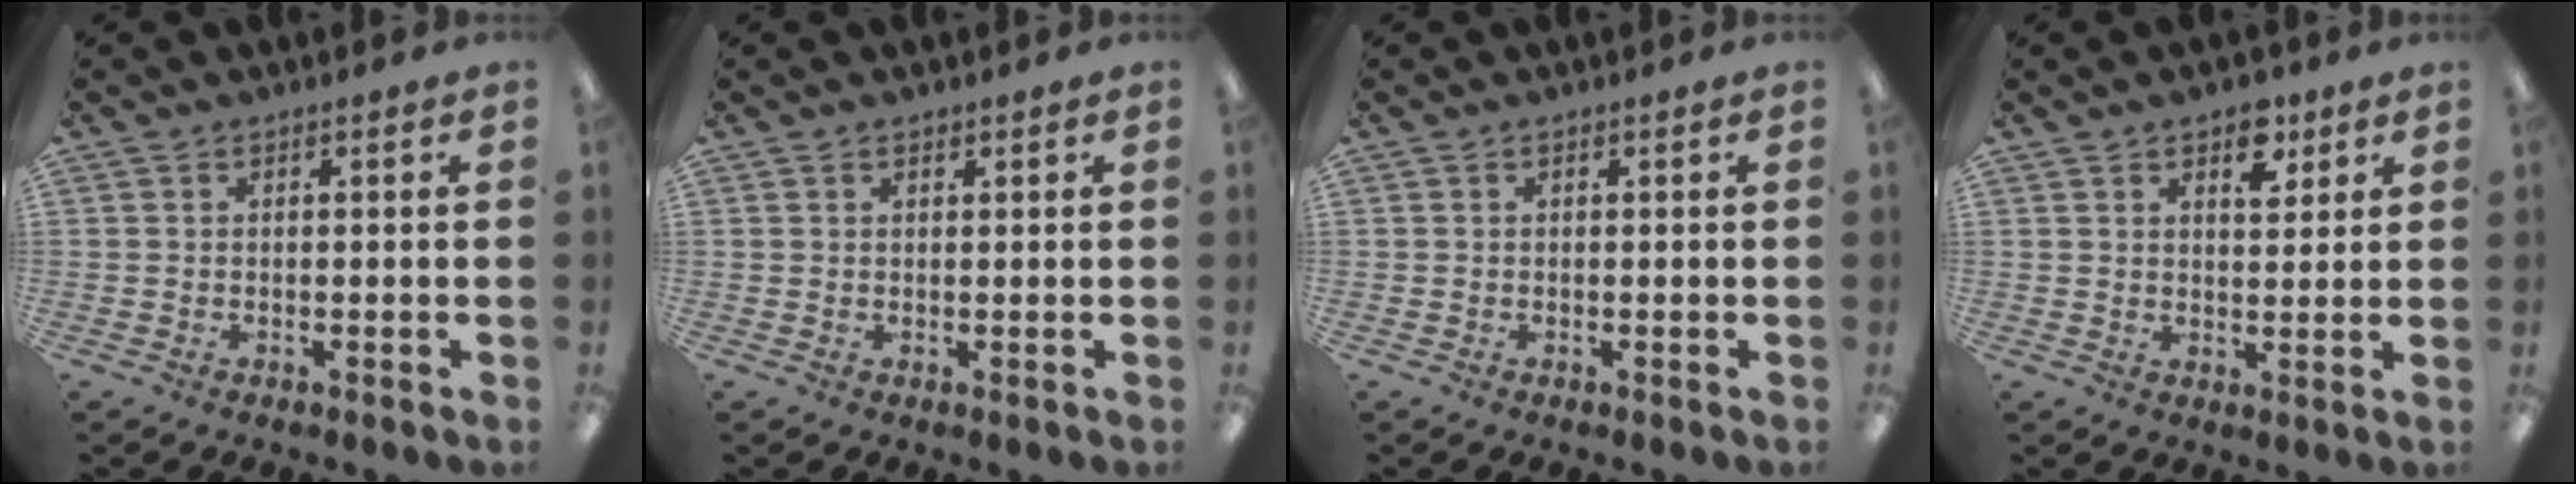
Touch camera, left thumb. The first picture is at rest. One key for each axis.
{"total": 0.7, "fx": 0.6, "fy": 0.3, "fz": 0.2, "tx": -0.005, "ty": 0.001, "tz": 0.011}
{"total": 0.0}
{"total": 6.6, "fx": 4.1, "fy": 3.6, "fz": 3.7, "tx": -0.026, "ty": -0.020, "tz": 0.064}